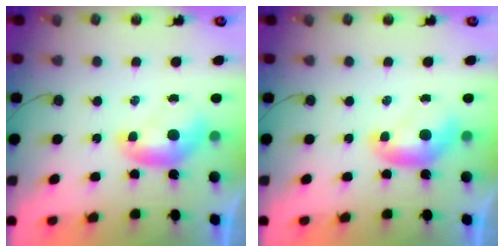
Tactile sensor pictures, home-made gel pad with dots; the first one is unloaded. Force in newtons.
{"total": 0.0}